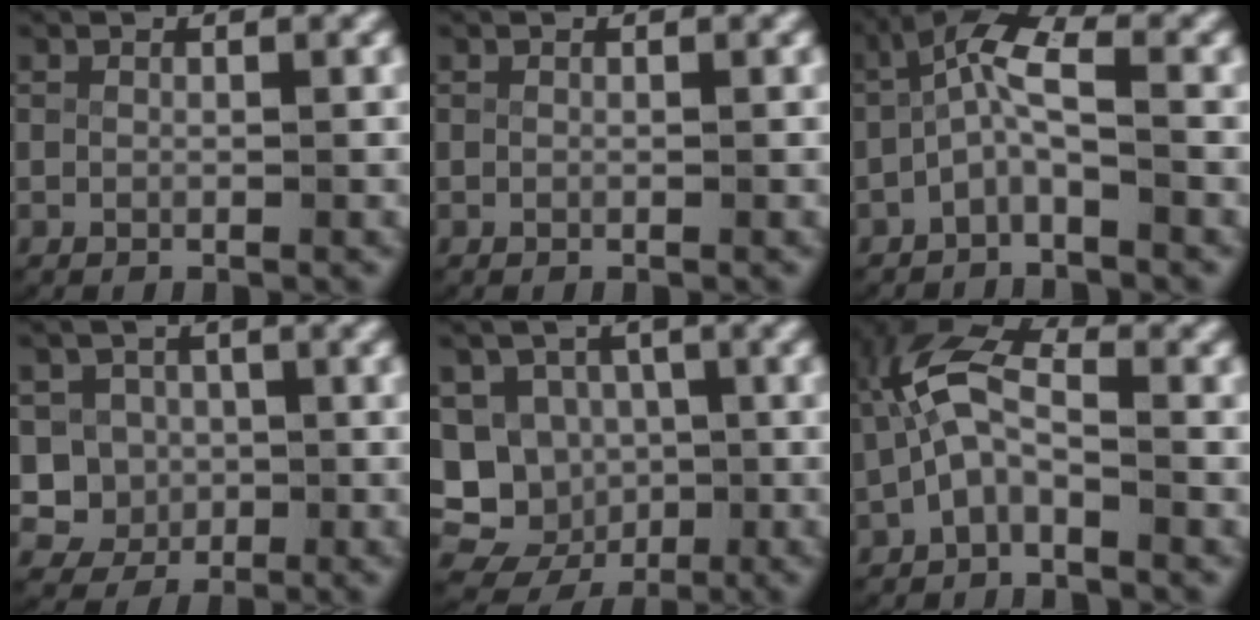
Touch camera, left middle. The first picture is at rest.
{"total": 0.0}
{"total": 4.1, "force": [-0.7, 2.0, 3.5], "torque": [-0.070, -0.007, -0.015]}
{"total": 8.6, "force": [-1.2, 8.2, 2.4], "torque": [-0.075, -0.034, -0.016]}
{"total": 14.5, "force": [-3.3, 13.4, 4.4], "torque": [-0.116, -0.060, -0.051]}
{"total": 6.1, "force": [0.2, 4.2, 4.5], "torque": [-0.101, -0.011, -0.003]}